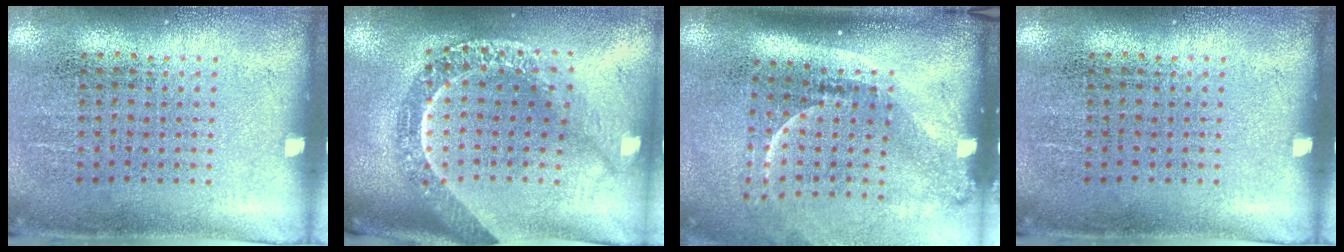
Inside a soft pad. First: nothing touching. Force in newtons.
{"total": 2.7, "press": 2.2, "slide": 1.7}
{"total": 2.3, "press": 1.5, "slide": 1.7}
{"total": 0.0}